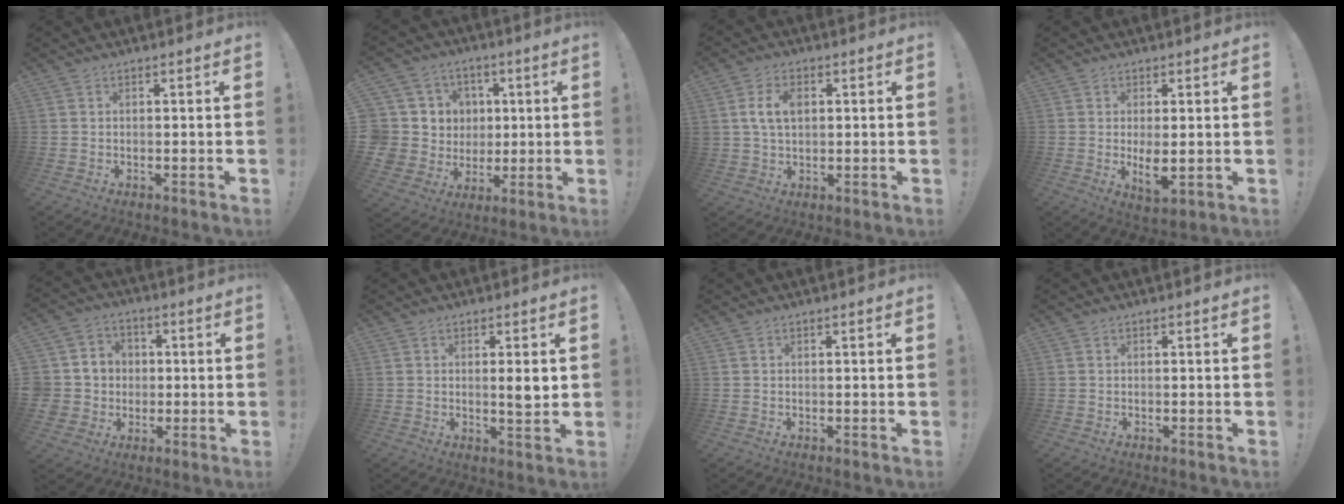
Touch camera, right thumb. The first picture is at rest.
{"total": 12.5, "force": [2.2, 11.5, 4.4], "torque": [-0.081, -0.006, 0.071]}
{"total": 7.3, "force": [1.6, 5.0, 5.0], "torque": [-0.083, 0.009, 0.031]}
{"total": 5.5, "force": [0.4, 2.1, 5.1], "torque": [-0.078, -0.015, 0.011]}
{"total": 8.6, "force": [-0.5, 8.3, 1.9], "torque": [-0.044, 0.008, 0.001]}
{"total": 4.4, "force": [0.9, 0.6, 4.2], "torque": [-0.051, -0.014, 0.007]}
{"total": 0.0}
{"total": 0.0}